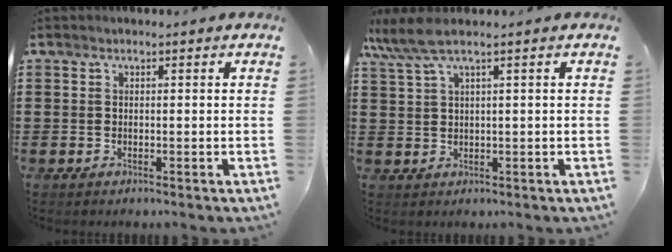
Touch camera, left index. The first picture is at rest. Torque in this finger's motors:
{"motor_torque": [0.67, -0.72, 0.51, 0.18]}